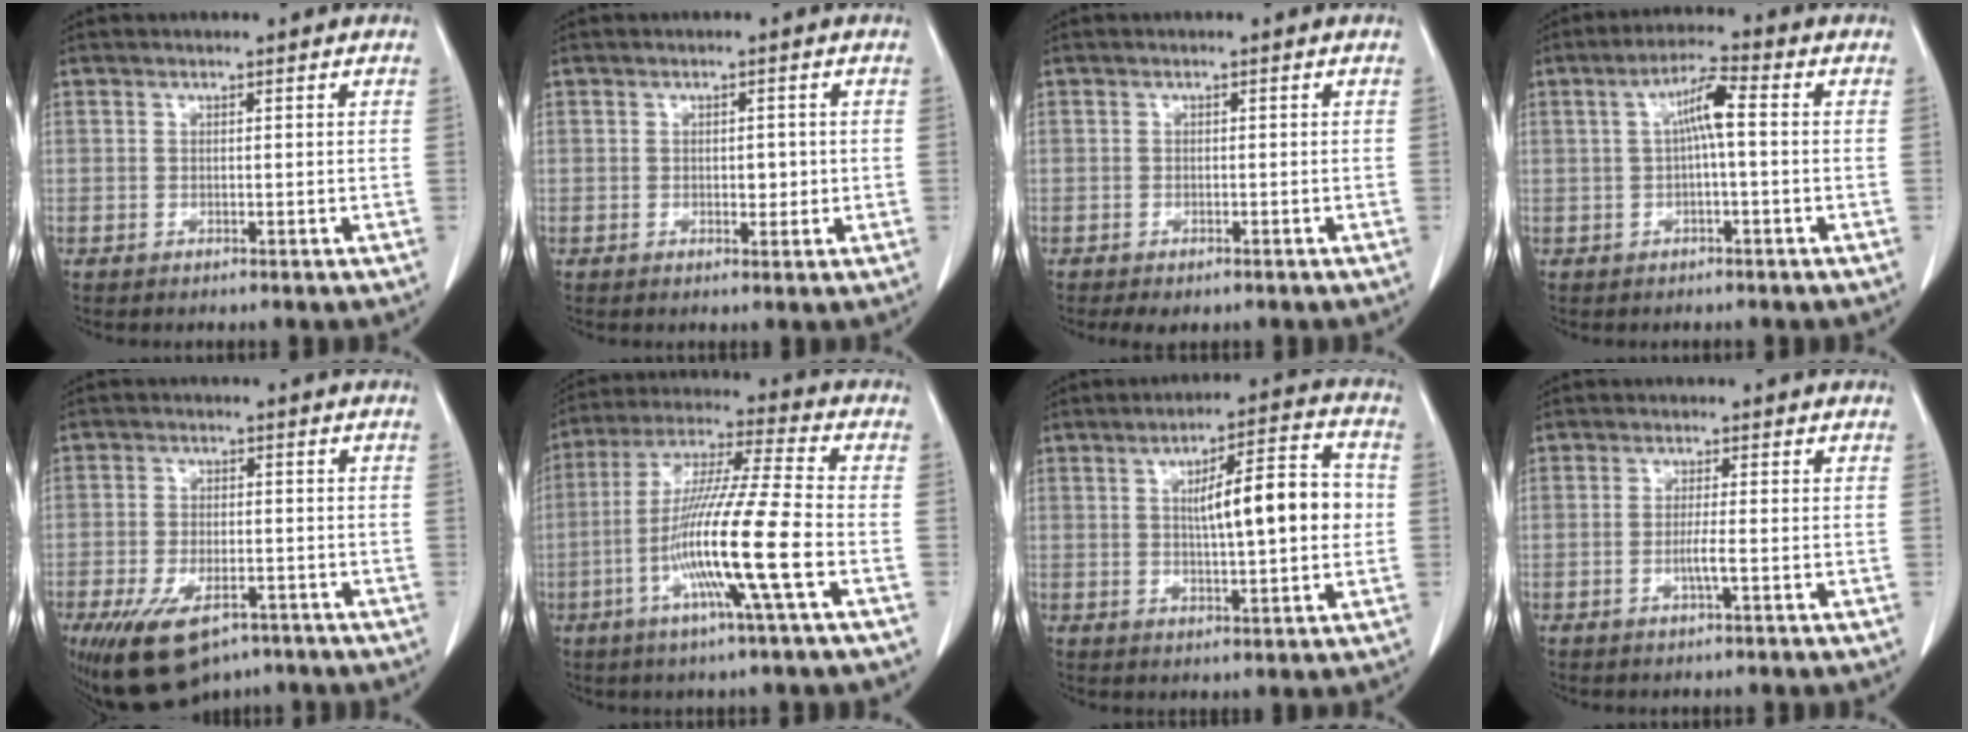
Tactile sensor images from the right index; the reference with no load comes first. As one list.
[{"total": 2.2, "force": [-0.1, 1.3, 1.8], "torque": [-0.023, 0.000, 0.002]}, {"total": 2.5, "force": [-1.7, 1.2, 1.3], "torque": [-0.018, -0.003, -0.019]}, {"total": 5.1, "force": [0.4, 0.5, 5.1], "torque": [-0.093, 0.017, 0.007]}, {"total": 11.0, "force": [-7.1, 5.2, 6.6], "torque": [-0.120, -0.007, -0.109]}, {"total": 15.8, "force": [-4.6, -1.1, 15.0], "torque": [-0.292, -0.013, -0.095]}, {"total": 12.0, "force": [1.0, 2.1, 11.8], "torque": [-0.177, 0.025, 0.015]}, {"total": 2.3, "force": [-0.7, -0.3, 2.2], "torque": [-0.043, -0.003, -0.013]}]